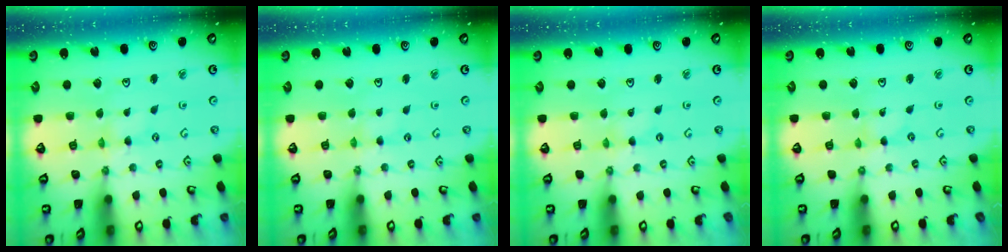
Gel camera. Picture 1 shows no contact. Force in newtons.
{"total": 0.6, "press": 0.6, "slide": 0.1}
{"total": 0.0}
{"total": 0.0}